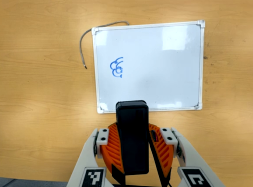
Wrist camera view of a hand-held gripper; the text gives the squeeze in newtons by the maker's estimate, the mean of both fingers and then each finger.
{"total": 9.2, "left": 9.7, "right": 8.7}